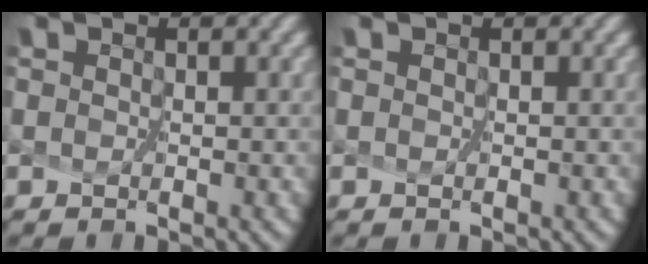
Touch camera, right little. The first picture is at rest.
{"total": 0.0}